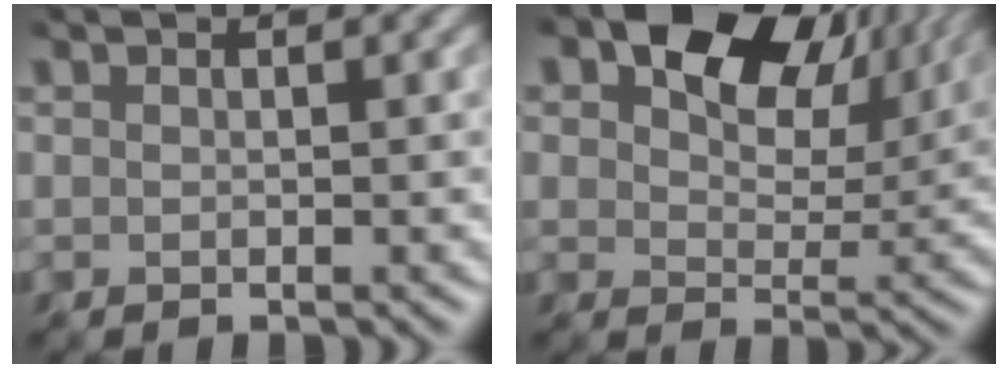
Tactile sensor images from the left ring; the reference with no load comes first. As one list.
[{"total": 12.8, "force": [7.1, 7.2, 7.8], "torque": [-0.109, 0.019, 0.101]}]